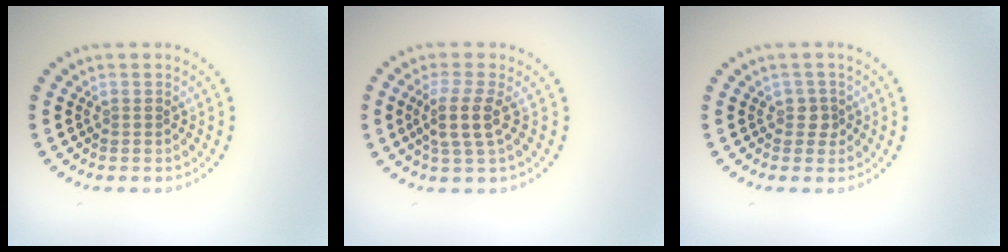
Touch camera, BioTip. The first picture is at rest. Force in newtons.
{"total": 2.9, "press": 2.2, "slide": 1.9}
{"total": 1.3, "press": 1.1, "slide": 0.7}